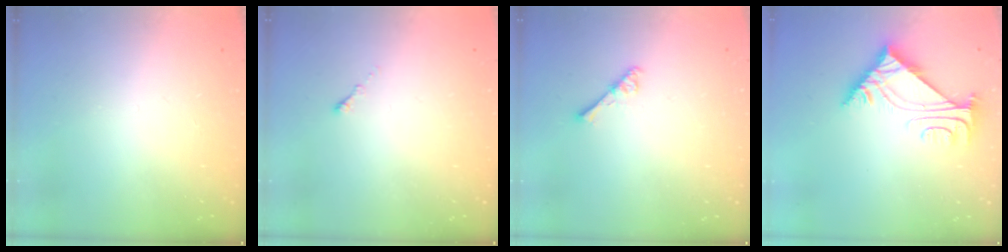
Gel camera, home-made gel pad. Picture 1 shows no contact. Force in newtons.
{"total": 0.0}
{"total": 3.7, "press": 3.7, "slide": 0.5}
{"total": 5.5, "press": 5.4, "slide": 0.9}